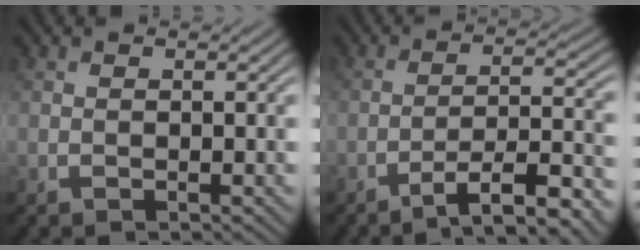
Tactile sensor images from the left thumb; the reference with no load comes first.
{"total": 8.7, "force": [-5.8, 1.7, 6.3], "torque": [-0.100, 0.008, -0.094]}